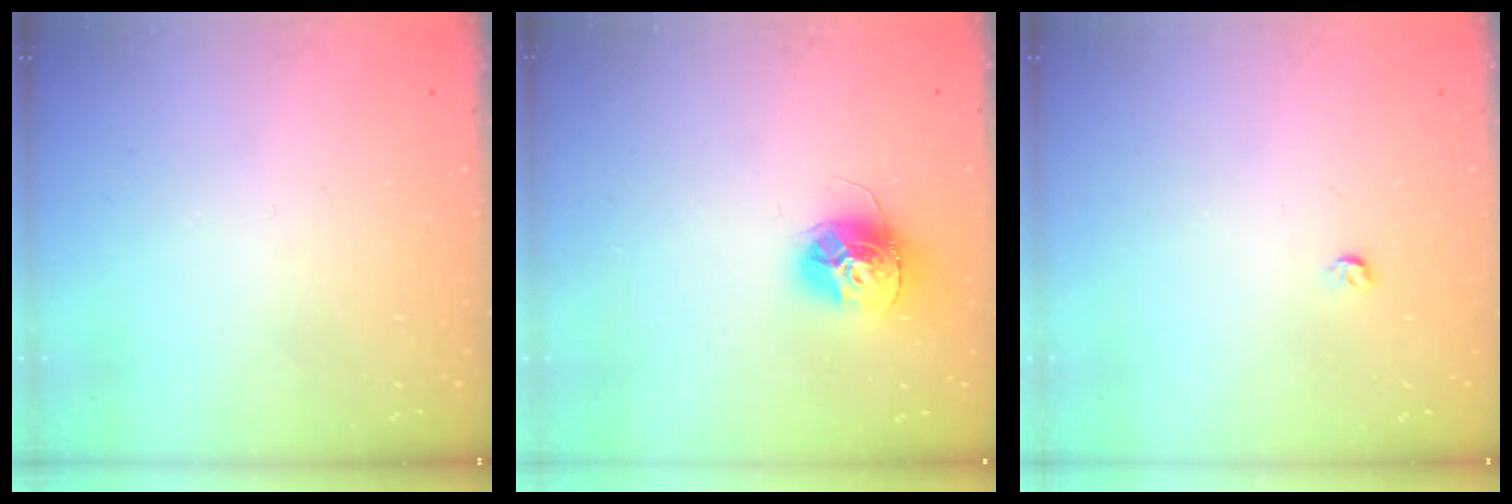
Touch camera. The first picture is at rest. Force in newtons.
{"total": 13.0, "press": 12.9, "slide": 1.2}
{"total": 3.2, "press": 3.2, "slide": 0.4}